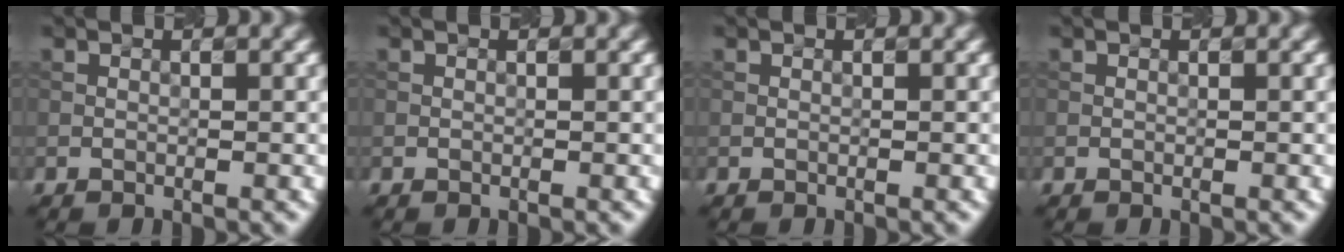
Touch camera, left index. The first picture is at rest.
{"total": 0.0}
{"total": 0.0}
{"total": 0.0}